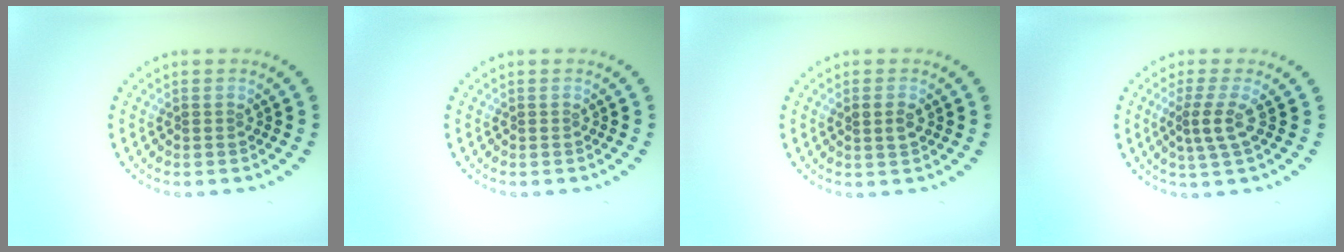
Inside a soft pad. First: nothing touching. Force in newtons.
{"total": 0.0}
{"total": 1.3, "press": 1.3, "slide": 0.2}
{"total": 2.5, "press": 1.7, "slide": 1.9}